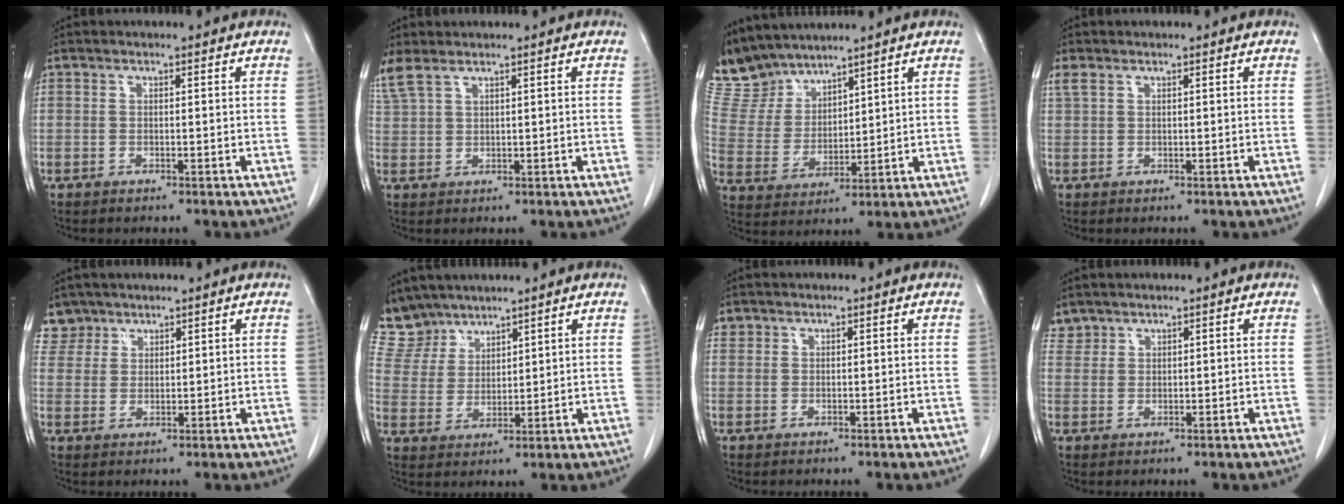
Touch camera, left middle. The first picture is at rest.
{"total": 3.8, "force": [3.1, 1.0, 1.9], "torque": [-0.059, 0.018, 0.076]}
{"total": 8.6, "force": [8.3, 2.2, 0.7], "torque": [-0.034, 0.015, 0.188]}
{"total": 1.5, "force": [1.0, 0.8, 0.8], "torque": [-0.028, 0.015, 0.025]}
{"total": 3.7, "force": [3.0, 2.1, -0.7], "torque": [0.021, 0.003, 0.059]}
{"total": 7.8, "force": [7.2, 3.1, 0.0], "torque": [-0.007, 0.009, 0.157]}
{"total": 0.9, "force": [0.6, 0.6, 0.0], "torque": [0.005, 0.005, 0.009]}
{"total": 1.9, "force": [1.7, 0.8, -0.4], "torque": [0.010, 0.007, 0.032]}